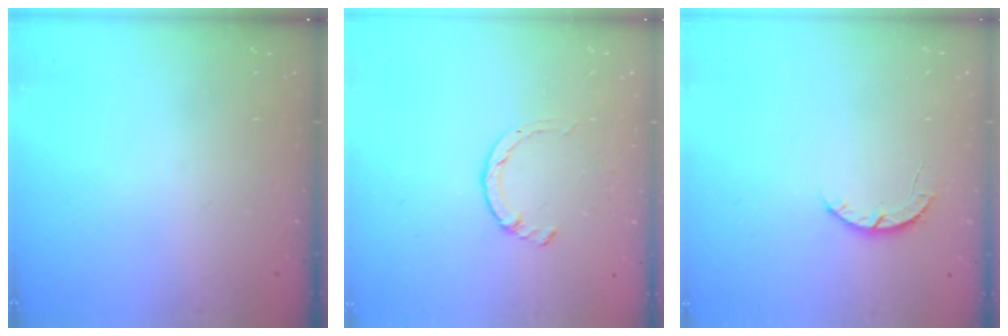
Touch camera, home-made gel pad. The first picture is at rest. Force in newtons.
{"total": 1.4, "press": 1.4, "slide": 0.3}
{"total": 3.9, "press": 3.9, "slide": 0.4}